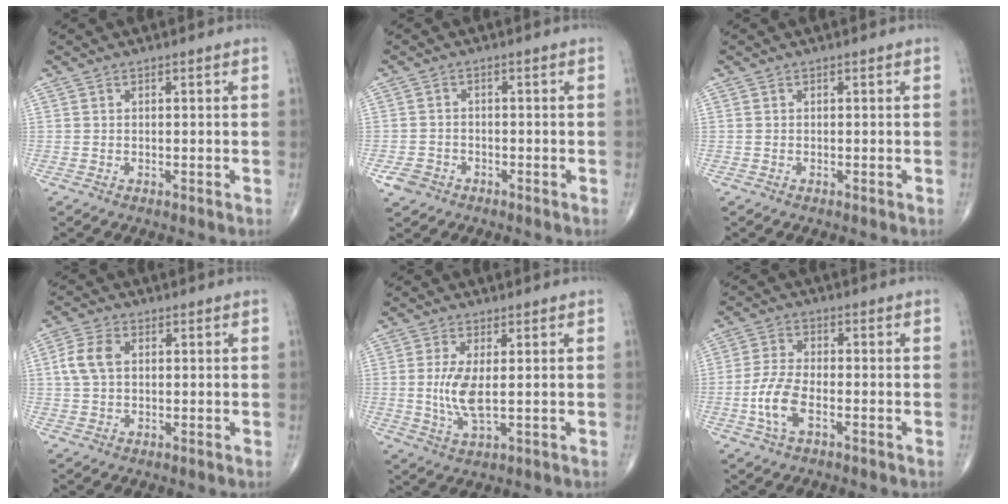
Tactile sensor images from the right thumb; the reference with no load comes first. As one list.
[{"total": 3.3, "force": [-1.9, 2.5, 1.0], "torque": [-0.017, 0.011, -0.033]}, {"total": 0.0}, {"total": 5.6, "force": [1.0, 3.6, 4.1], "torque": [-0.092, 0.011, 0.016]}, {"total": 6.1, "force": [0.3, 2.0, 5.8], "torque": [-0.129, -0.018, 0.009]}, {"total": 7.1, "force": [-2.4, 3.1, 5.9], "torque": [-0.132, 0.014, -0.050]}]